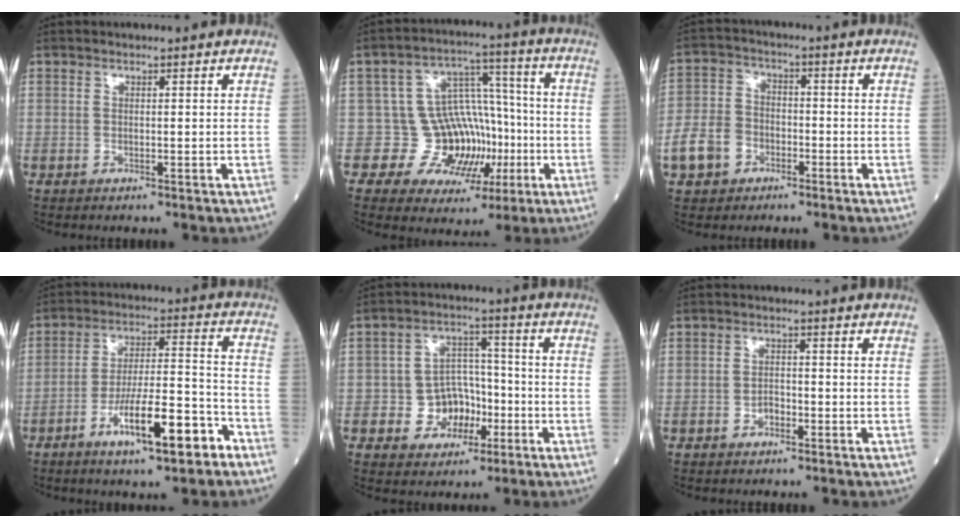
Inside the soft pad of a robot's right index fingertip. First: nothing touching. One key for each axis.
{"total": 10.2, "fx": -2.5, "fy": 8.9, "fz": 4.4, "tx": -0.045, "ty": 0.038, "tz": -0.028}
{"total": 7.2, "fx": -3.4, "fy": 5.5, "fz": 3.2, "tx": -0.089, "ty": 0.014, "tz": -0.061}
{"total": 12.9, "fx": -7.0, "fy": 2.2, "fz": 10.6, "tx": -0.180, "ty": 0.008, "tz": -0.113}
{"total": 7.3, "fx": -2.4, "fy": 6.1, "fz": 3.3, "tx": -0.050, "ty": 0.022, "tz": -0.034}
{"total": 1.9, "fx": -1.0, "fy": 1.2, "fz": 1.1, "tx": -0.013, "ty": 0.006, "tz": -0.017}